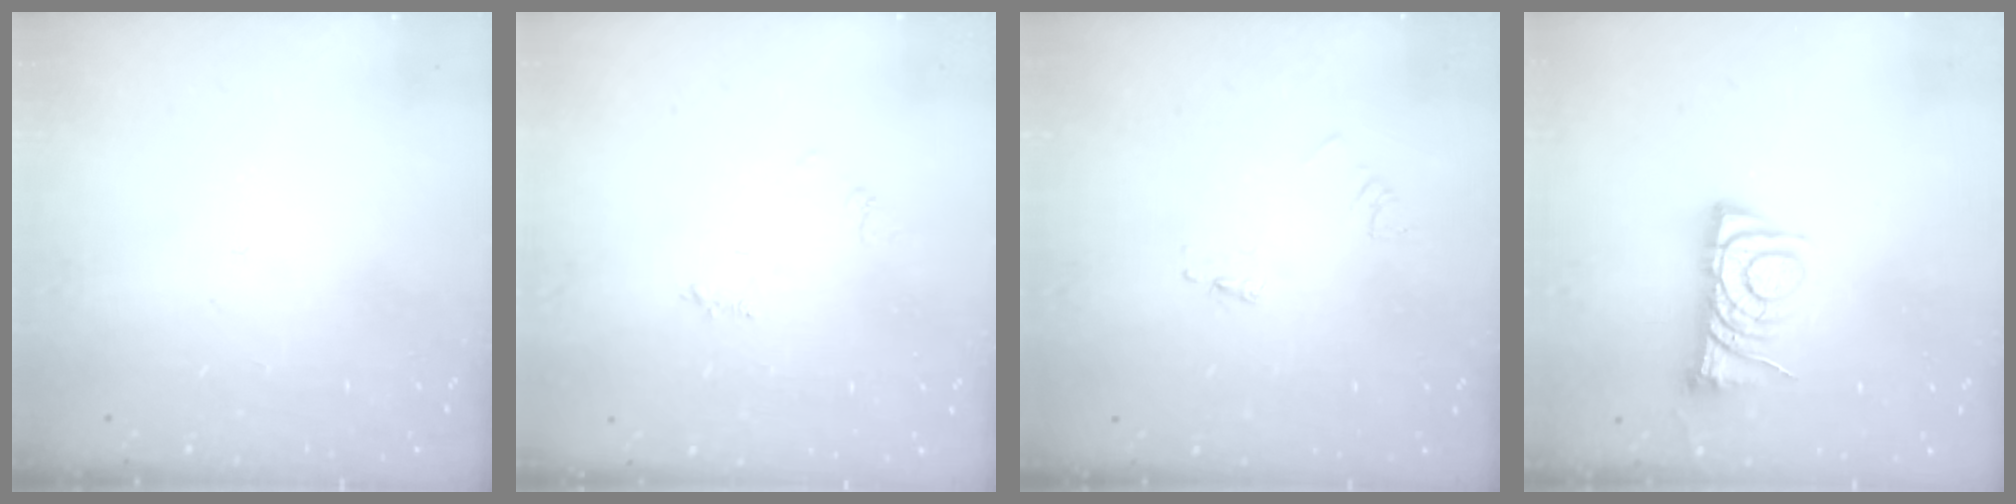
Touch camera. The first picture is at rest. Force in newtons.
{"total": 4.1, "press": 4.0, "slide": 0.4}
{"total": 2.1, "press": 2.1, "slide": 0.1}
{"total": 8.0, "press": 7.9, "slide": 1.1}